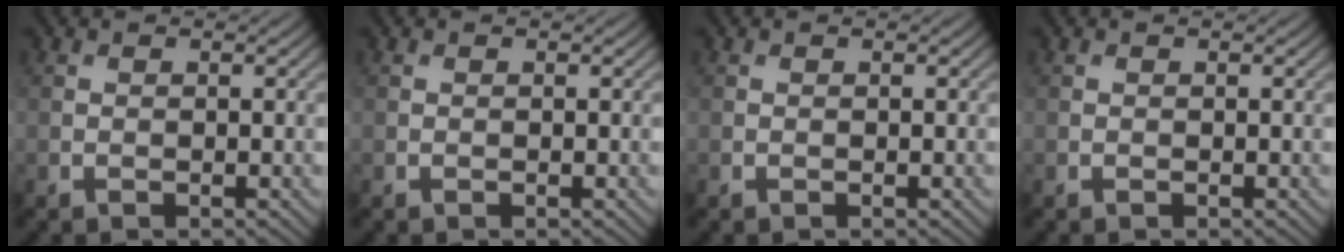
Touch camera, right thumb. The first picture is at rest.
{"total": 0.0}
{"total": 0.0}
{"total": 0.0}